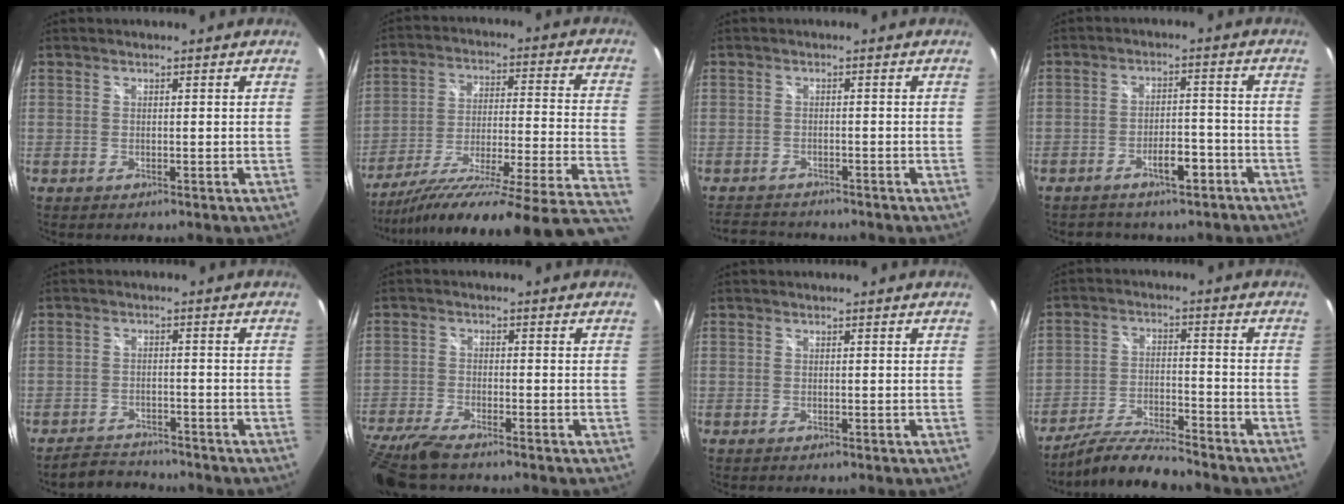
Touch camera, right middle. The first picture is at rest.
{"total": 28.7, "force": [-21.4, -0.1, 19.2], "torque": [-0.241, -0.087, -0.315]}
{"total": 5.1, "force": [-4.8, 1.3, 0.8], "torque": [-0.031, 0.000, -0.079]}
{"total": 6.8, "force": [-5.0, 3.4, 3.0], "torque": [-0.058, 0.024, -0.059]}
{"total": 5.0, "force": [-4.9, 1.0, 0.2], "torque": [-0.024, 0.006, -0.083]}
{"total": 11.5, "force": [-9.5, 2.5, 6.0], "torque": [-0.156, -0.038, -0.181]}
{"total": 0.0}
{"total": 8.9, "force": [-8.4, 0.5, 3.0], "torque": [-0.070, -0.001, -0.156]}